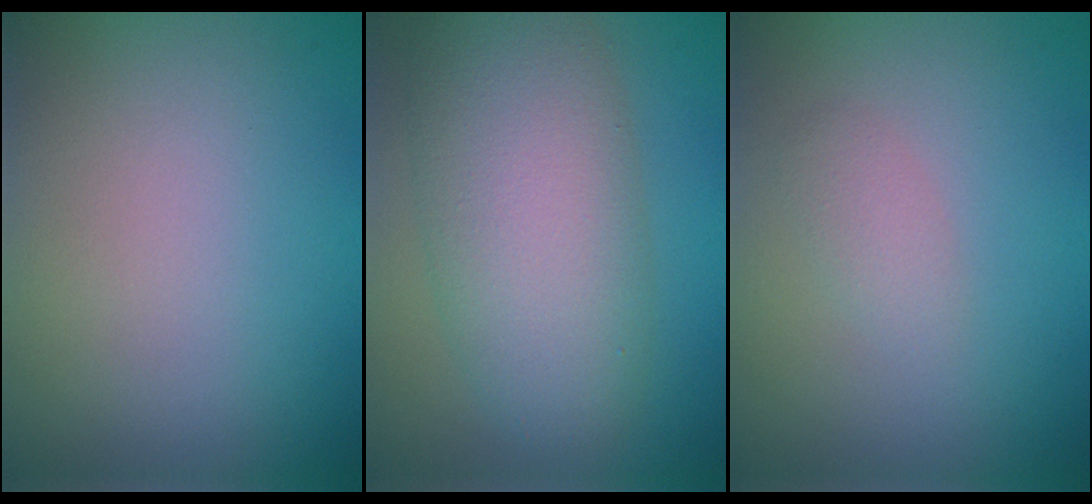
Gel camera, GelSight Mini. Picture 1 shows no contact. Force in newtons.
{"total": 8.8, "press": 8.8, "slide": 0.2}
{"total": 1.4, "press": 1.4, "slide": 0.1}